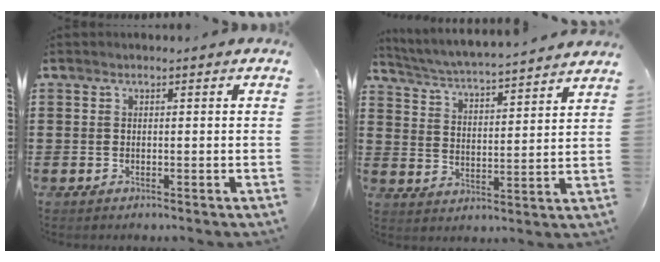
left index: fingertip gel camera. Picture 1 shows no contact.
{"total": 4.3, "force": [4.1, -0.6, 1.0], "torque": [-0.041, -0.038, 0.064]}